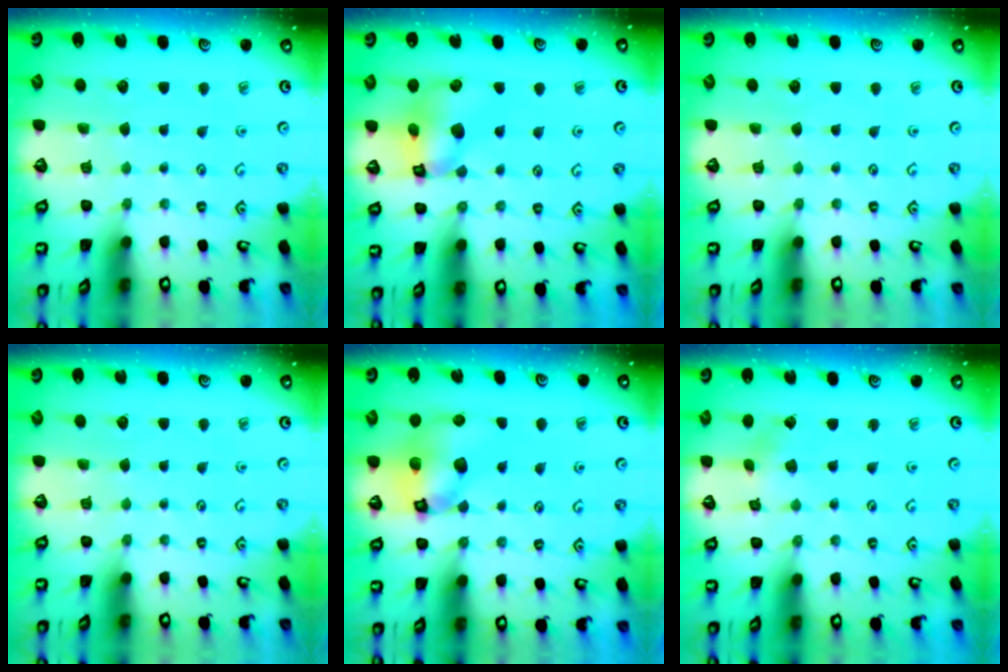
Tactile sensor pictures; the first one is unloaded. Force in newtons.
{"total": 10.0, "press": 9.9, "slide": 1.4}
{"total": 0.0}
{"total": 0.0}
{"total": 11.1, "press": 11.0, "slide": 1.8}
{"total": 1.5, "press": 1.5, "slide": 0.2}